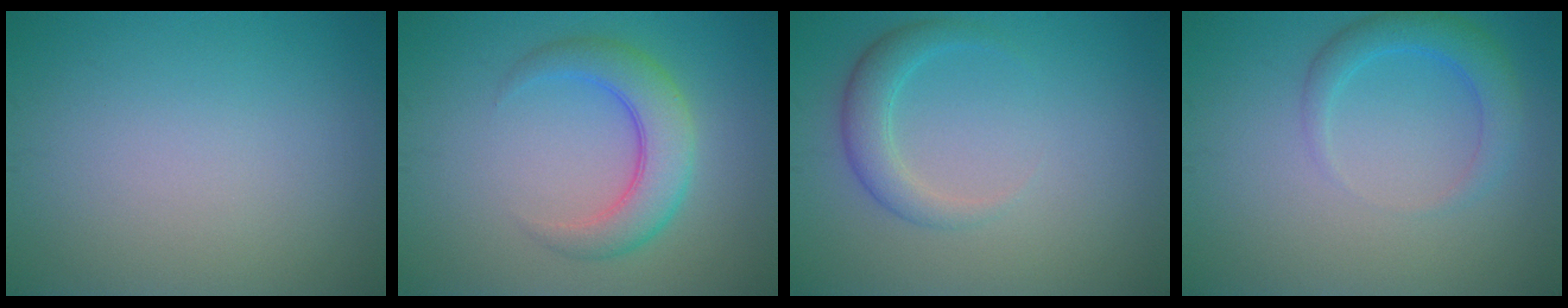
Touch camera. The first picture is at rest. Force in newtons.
{"total": 4.7, "press": 4.7, "slide": 0.2}
{"total": 2.7, "press": 2.6, "slide": 0.4}
{"total": 2.9, "press": 2.9, "slide": 0.2}